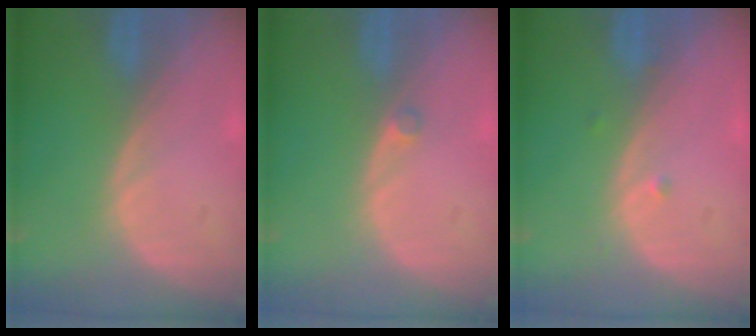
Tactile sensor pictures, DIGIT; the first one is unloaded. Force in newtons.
{"total": 1.0, "press": 0.9, "slide": 0.5}
{"total": 0.9, "press": 0.7, "slide": 0.5}